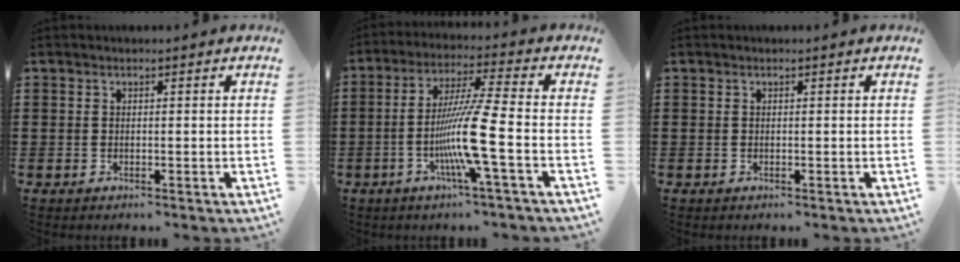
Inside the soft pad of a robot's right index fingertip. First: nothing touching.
{"total": 10.6, "force": [-3.3, -0.6, 10.1], "torque": [-0.200, -0.014, -0.070]}
{"total": 0.0}